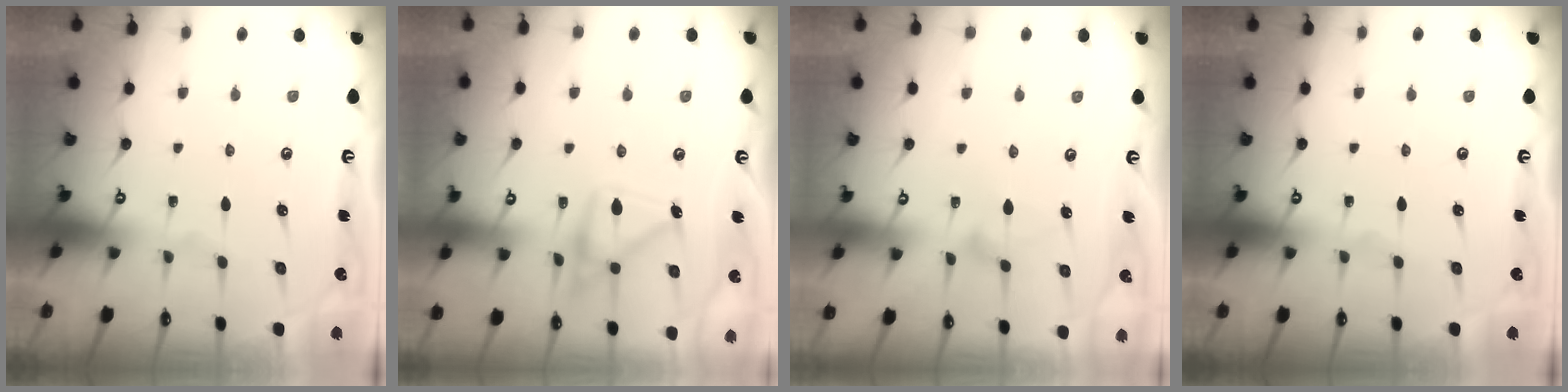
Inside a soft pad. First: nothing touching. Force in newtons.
{"total": 16.9, "press": 16.9, "slide": 0.8}
{"total": 7.8, "press": 7.8, "slide": 0.4}
{"total": 0.0}